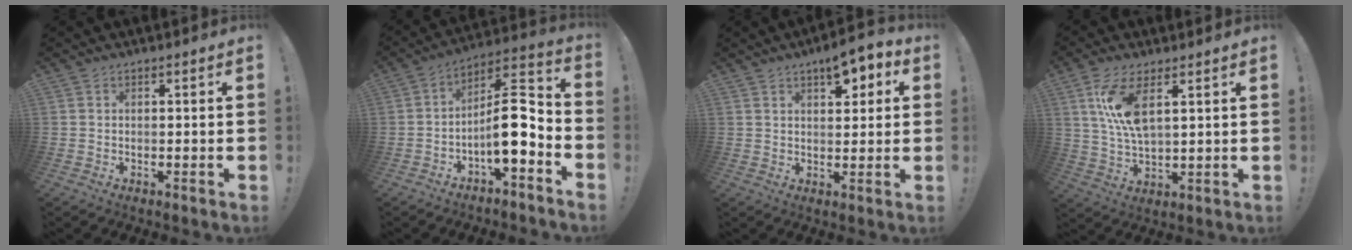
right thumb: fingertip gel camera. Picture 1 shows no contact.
{"total": 13.4, "force": [-3.0, 5.0, 12.1], "torque": [-0.193, 0.015, -0.045]}
{"total": 7.7, "force": [4.2, 3.8, 5.3], "torque": [-0.055, -0.020, 0.068]}
{"total": 10.6, "force": [4.4, 3.9, 8.9], "torque": [-0.187, -0.019, 0.077]}